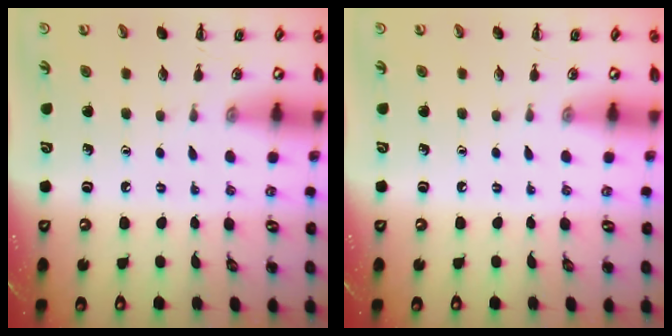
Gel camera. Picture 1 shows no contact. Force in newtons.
{"total": 0.0}